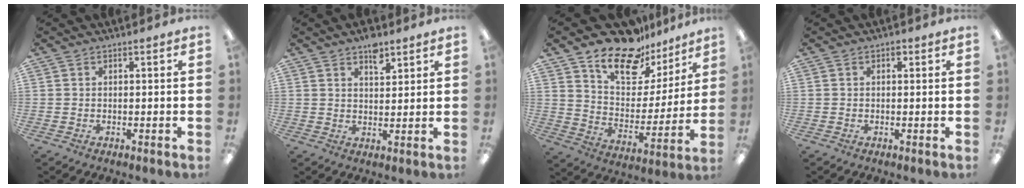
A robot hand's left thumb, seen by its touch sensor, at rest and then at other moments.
{"total": 5.4, "force": [4.0, 2.4, 2.7], "torque": [-0.029, -0.022, 0.067]}
{"total": 17.1, "force": [13.9, 7.7, 6.3], "torque": [-0.121, -0.097, 0.248]}
{"total": 1.1, "force": [0.6, 0.7, 0.7], "torque": [-0.006, 0.001, 0.008]}